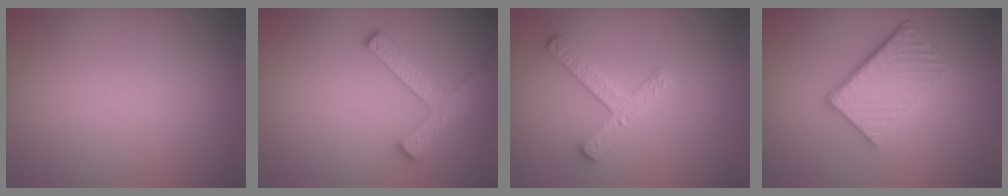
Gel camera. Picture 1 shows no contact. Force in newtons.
{"total": 2.8, "press": 2.8, "slide": 0.3}
{"total": 2.7, "press": 2.7, "slide": 0.3}
{"total": 5.4, "press": 3.8, "slide": 3.8}